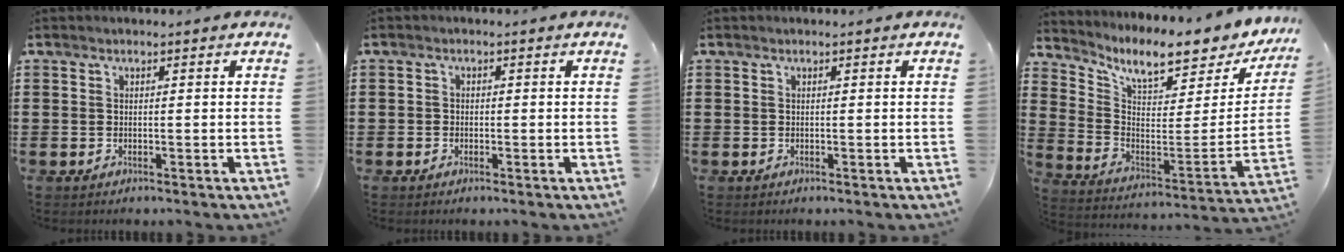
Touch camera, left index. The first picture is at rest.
{"total": 1.0, "force": [-0.5, 0.8, 0.1], "torque": [-0.005, 0.001, -0.011]}
{"total": 0.0}
{"total": 8.2, "force": [6.7, 1.2, 4.6], "torque": [-0.095, -0.061, 0.104]}